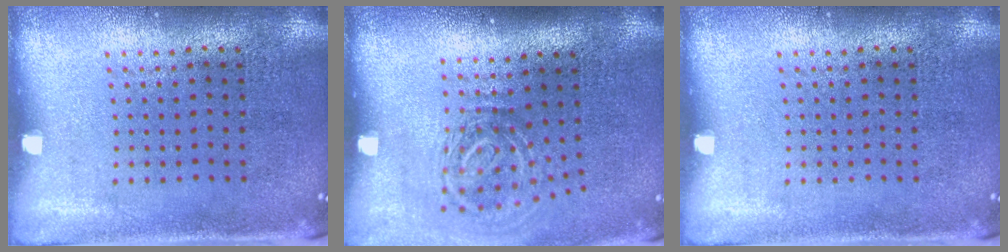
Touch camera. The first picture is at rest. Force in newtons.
{"total": 1.9, "press": 1.2, "slide": 1.5}
{"total": 0.0}